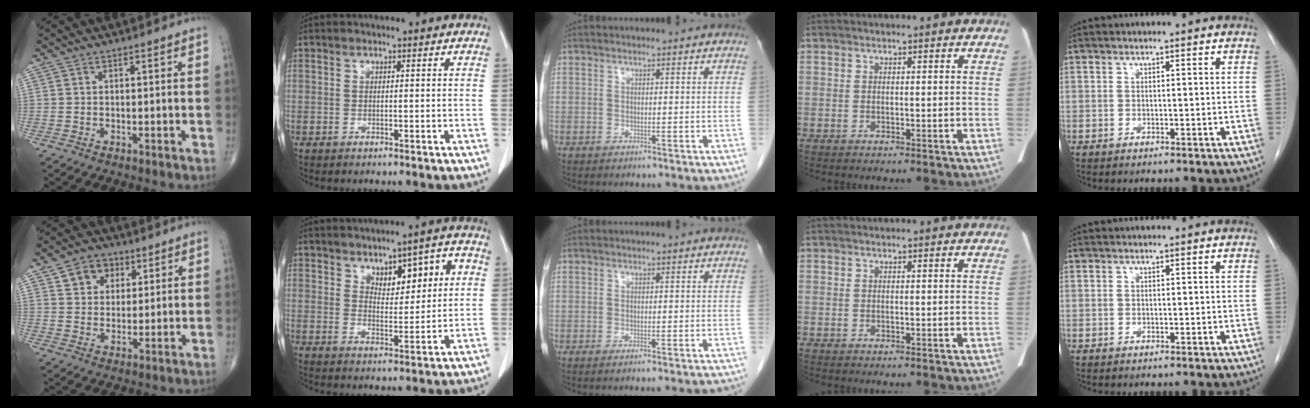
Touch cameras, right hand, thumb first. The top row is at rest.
{"thumb": {"total": 6.9, "force": [3.4, 5.4, 2.7], "torque": [-0.012, -0.012, 0.054]}, "index": {"total": 8.0, "force": [3.1, 3.3, 6.7], "torque": [-0.087, 0.015, 0.050]}, "middle": {"total": 4.6, "force": [-4.2, -0.2, 1.8], "torque": [-0.017, -0.008, -0.052]}}